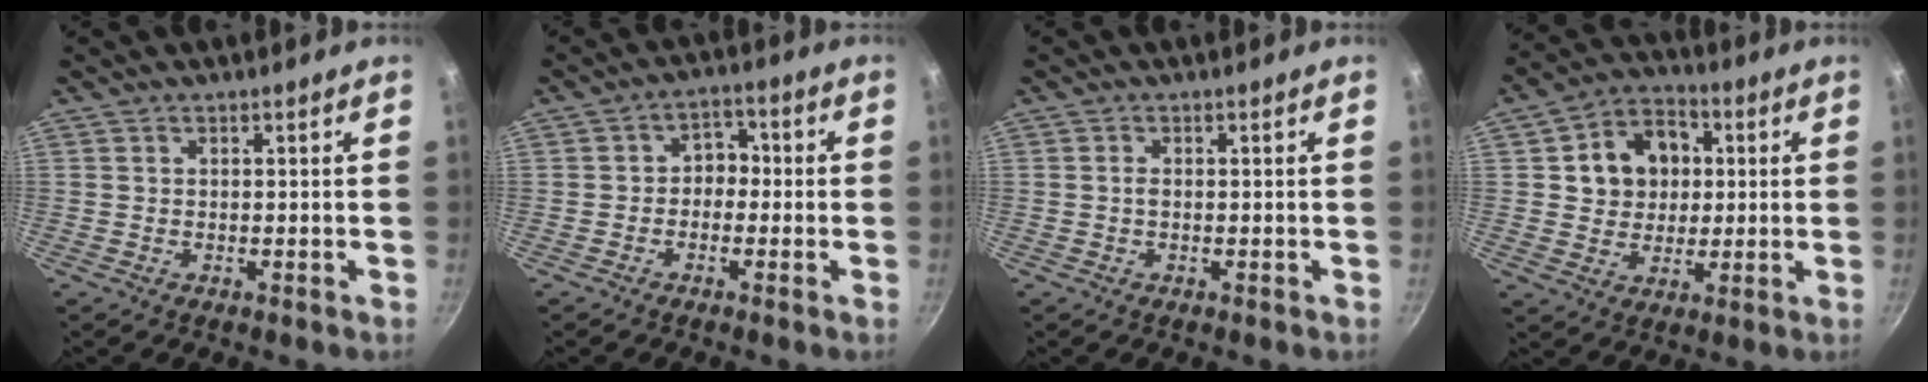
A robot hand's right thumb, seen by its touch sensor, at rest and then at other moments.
{"total": 4.4, "force": [-0.7, 3.6, 2.5], "torque": [-0.002, 0.020, -0.023]}
{"total": 0.8, "force": [-0.1, 0.4, 0.7], "torque": [-0.014, 0.003, -0.003]}
{"total": 11.8, "force": [2.2, 9.9, 6.1], "torque": [-0.065, 0.011, 0.029]}